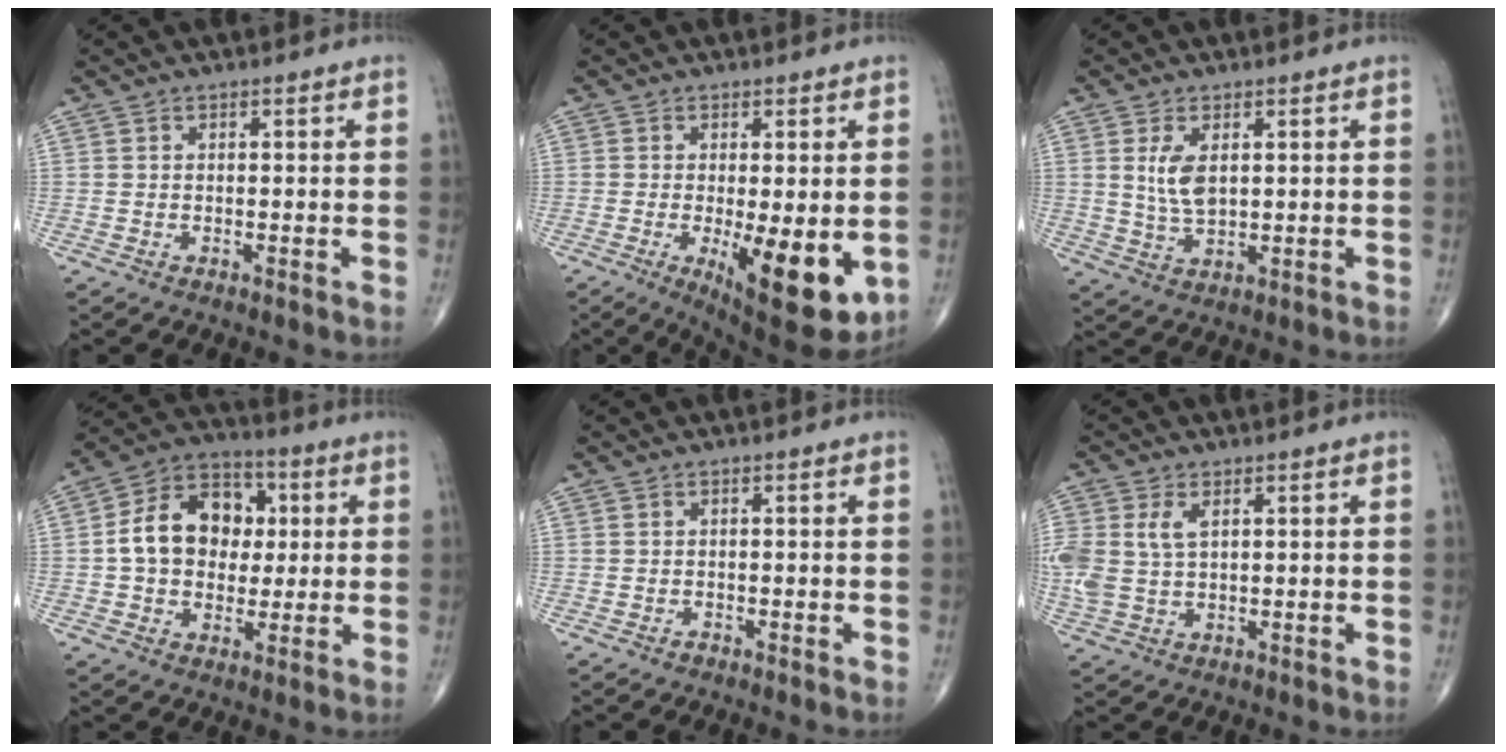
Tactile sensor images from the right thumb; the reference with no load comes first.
{"total": 13.5, "force": [-3.1, 4.5, 12.4], "torque": [-0.165, -0.027, -0.032]}
{"total": 5.6, "force": [1.4, 2.8, 4.7], "torque": [-0.087, -0.011, 0.033]}
{"total": 14.8, "force": [1.4, 11.3, 9.4], "torque": [-0.120, 0.020, 0.016]}
{"total": 0.5, "force": [-0.4, 0.3, 0.1], "torque": [0.004, 0.001, -0.010]}
{"total": 7.6, "force": [1.9, 4.5, 5.8], "torque": [-0.145, 0.006, 0.046]}